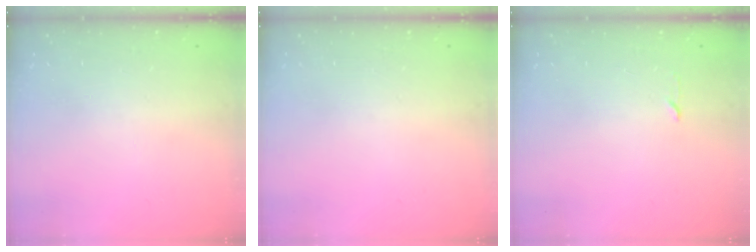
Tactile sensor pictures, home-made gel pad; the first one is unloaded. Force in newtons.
{"total": 0.0}
{"total": 2.3, "press": 2.2, "slide": 0.3}